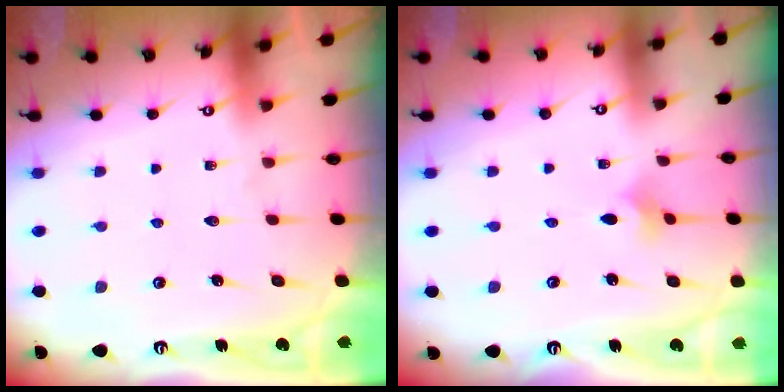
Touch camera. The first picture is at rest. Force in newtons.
{"total": 1.8, "press": 1.7, "slide": 0.5}